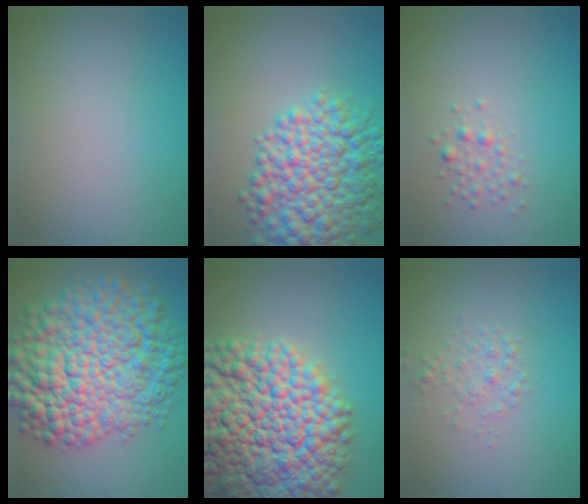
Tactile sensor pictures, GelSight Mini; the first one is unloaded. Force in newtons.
{"total": 8.7, "press": 8.7, "slide": 0.1}
{"total": 1.2, "press": 1.2, "slide": 0.1}
{"total": 12.5, "press": 12.5, "slide": 0.3}
{"total": 15.3, "press": 15.3, "slide": 0.5}
{"total": 1.4, "press": 1.4, "slide": 0.0}